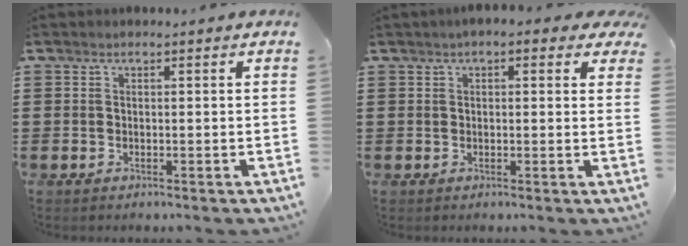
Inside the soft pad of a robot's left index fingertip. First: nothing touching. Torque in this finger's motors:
{"motor_torque": [1.32, -0.34, 1.05, 0.13]}